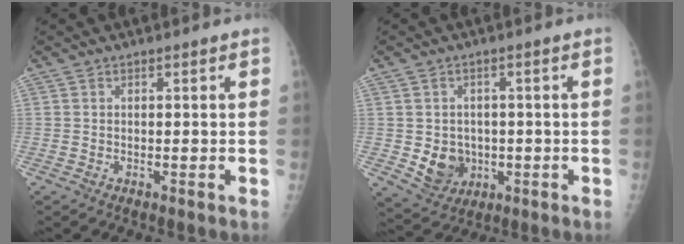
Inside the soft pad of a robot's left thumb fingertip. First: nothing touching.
{"total": 7.0, "force": [-1.1, 6.2, 3.1], "torque": [-0.020, 0.002, -0.004]}